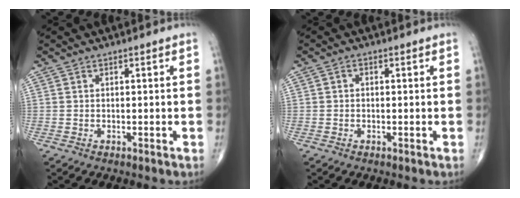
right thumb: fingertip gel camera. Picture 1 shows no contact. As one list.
[{"total": 0.7, "force": [-0.1, 0.6, 0.4], "torque": [-0.003, 0.002, -0.006]}]